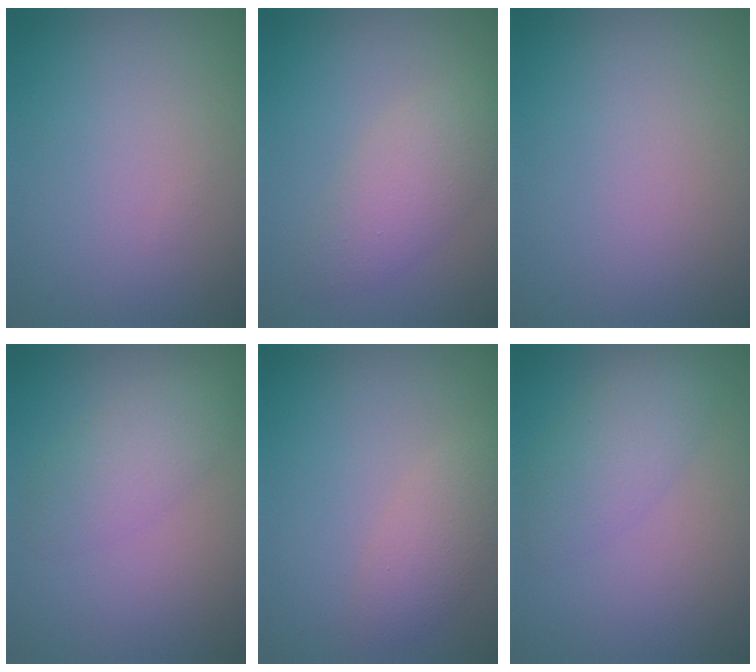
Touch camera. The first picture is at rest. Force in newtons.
{"total": 3.5, "press": 3.5, "slide": 0.1}
{"total": 0.0}
{"total": 2.9, "press": 2.9, "slide": 0.2}
{"total": 2.5, "press": 2.5, "slide": 0.1}
{"total": 1.9, "press": 1.9, "slide": 0.2}